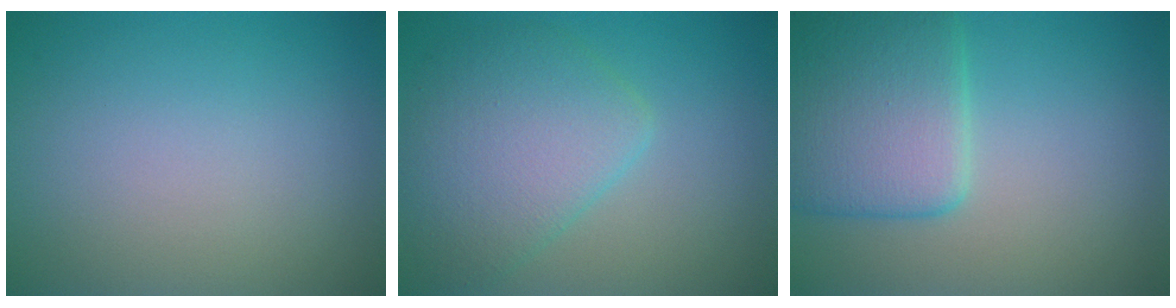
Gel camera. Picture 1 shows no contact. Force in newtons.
{"total": 5.4, "press": 5.4, "slide": 0.2}
{"total": 6.2, "press": 6.2, "slide": 0.2}